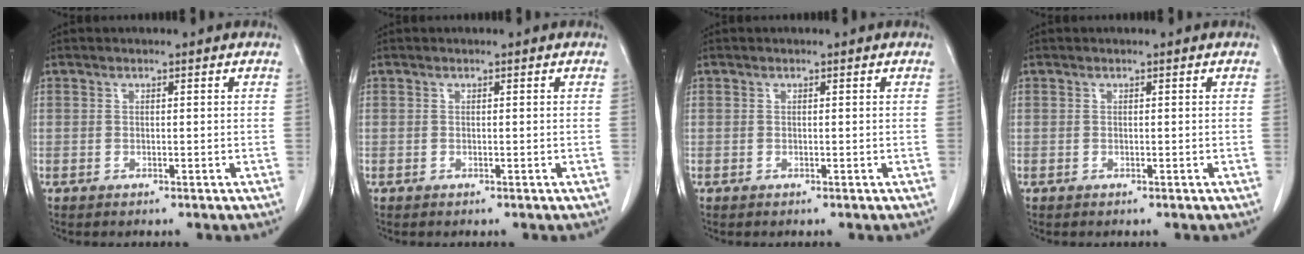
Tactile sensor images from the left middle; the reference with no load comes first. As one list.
[{"total": 0.0}, {"total": 0.0}, {"total": 0.0}]